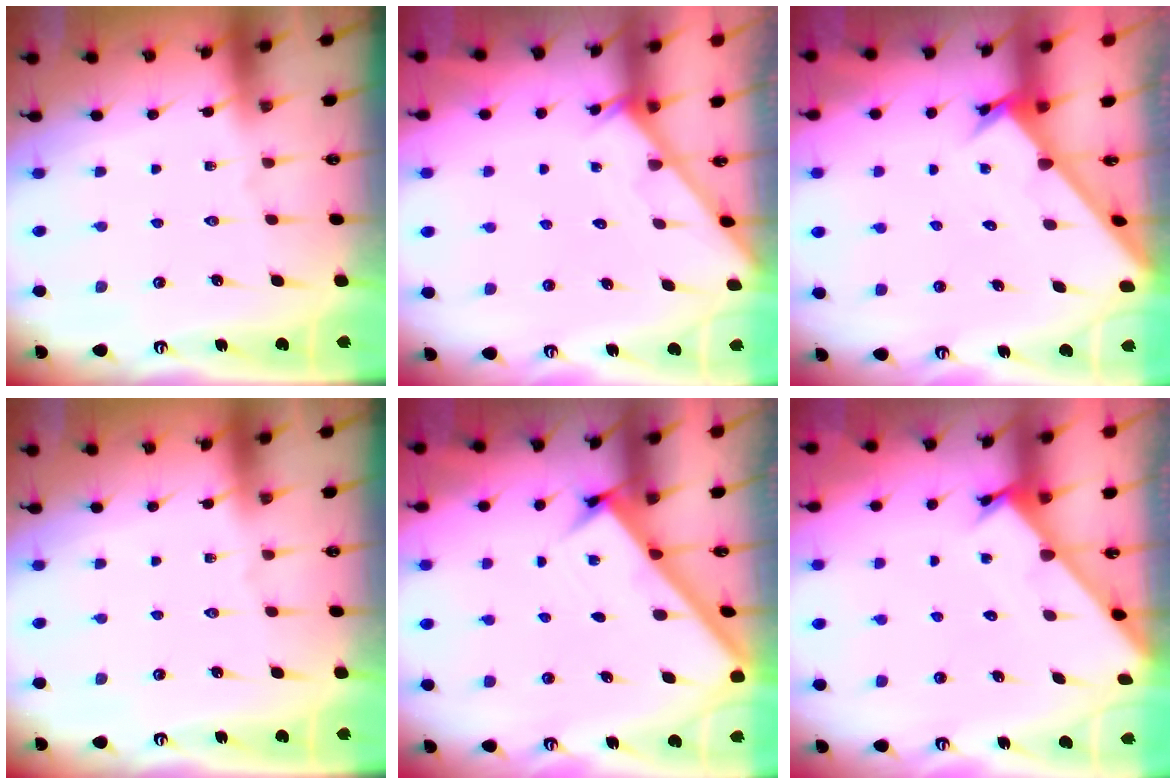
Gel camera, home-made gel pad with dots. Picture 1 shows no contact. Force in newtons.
{"total": 2.0, "press": 2.0, "slide": 0.1}
{"total": 2.4, "press": 2.4, "slide": 0.1}
{"total": 0.0}
{"total": 2.5, "press": 2.5, "slide": 0.3}
{"total": 2.4, "press": 2.4, "slide": 0.3}